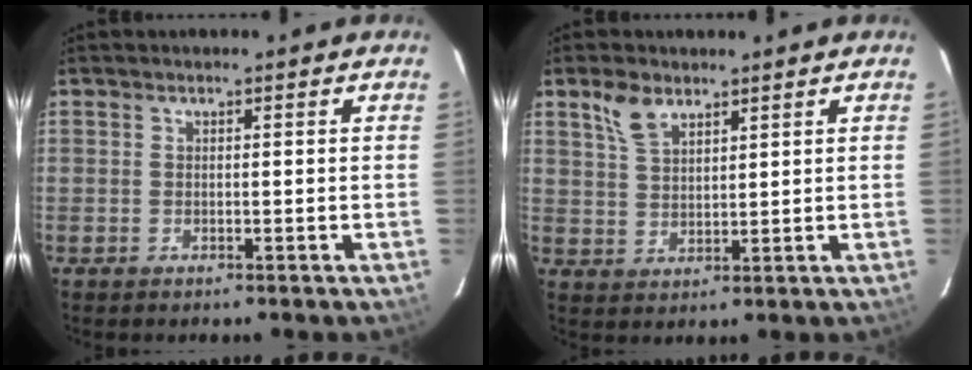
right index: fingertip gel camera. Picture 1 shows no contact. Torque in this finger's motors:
{"motor_torque": [0.11, 0.10, 0.08, 0.04]}